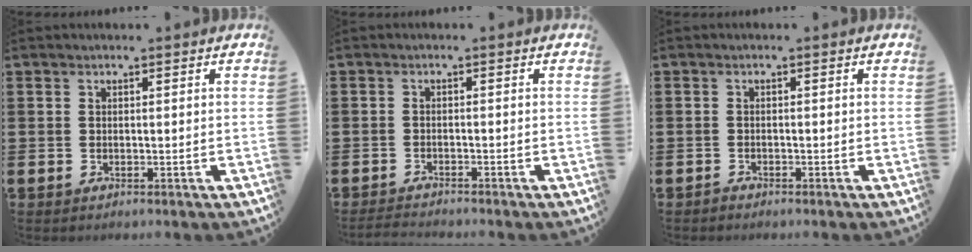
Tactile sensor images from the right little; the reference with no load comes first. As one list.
[{"total": 1.3, "force": [-1.3, 0.0, 0.2], "torque": [-0.006, 0.002, -0.026]}, {"total": 0.6, "force": [-0.6, 0.2, 0.0], "torque": [-0.002, -0.001, -0.012]}]